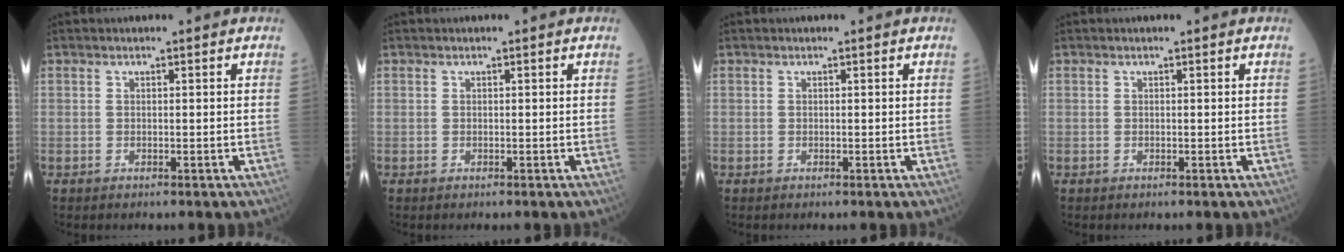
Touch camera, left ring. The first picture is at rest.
{"total": 0.0}
{"total": 0.0}
{"total": 0.0}